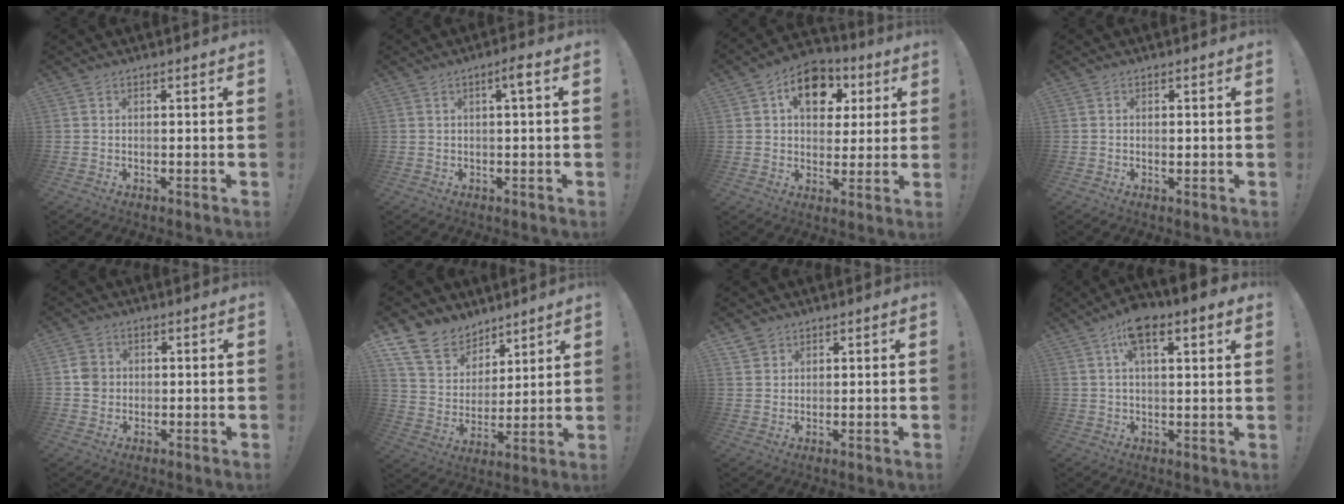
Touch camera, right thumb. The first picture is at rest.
{"total": 3.1, "force": [0.5, -0.1, 3.0], "torque": [-0.047, 0.000, 0.001]}
{"total": 13.4, "force": [5.3, 9.7, 7.6], "torque": [-0.098, -0.019, 0.095]}
{"total": 0.8, "force": [0.0, 0.6, 0.4], "torque": [0.000, 0.000, -0.003]}
{"total": 4.6, "force": [0.1, 4.2, 1.7], "torque": [-0.021, 0.002, 0.002]}
{"total": 14.6, "force": [10.2, 9.5, 4.4], "torque": [-0.087, -0.069, 0.202]}
{"total": 2.9, "force": [2.3, 1.8, 0.2], "torque": [-0.001, -0.014, 0.043]}
{"total": 9.5, "force": [5.2, 3.4, 7.2], "torque": [-0.108, -0.017, 0.088]}